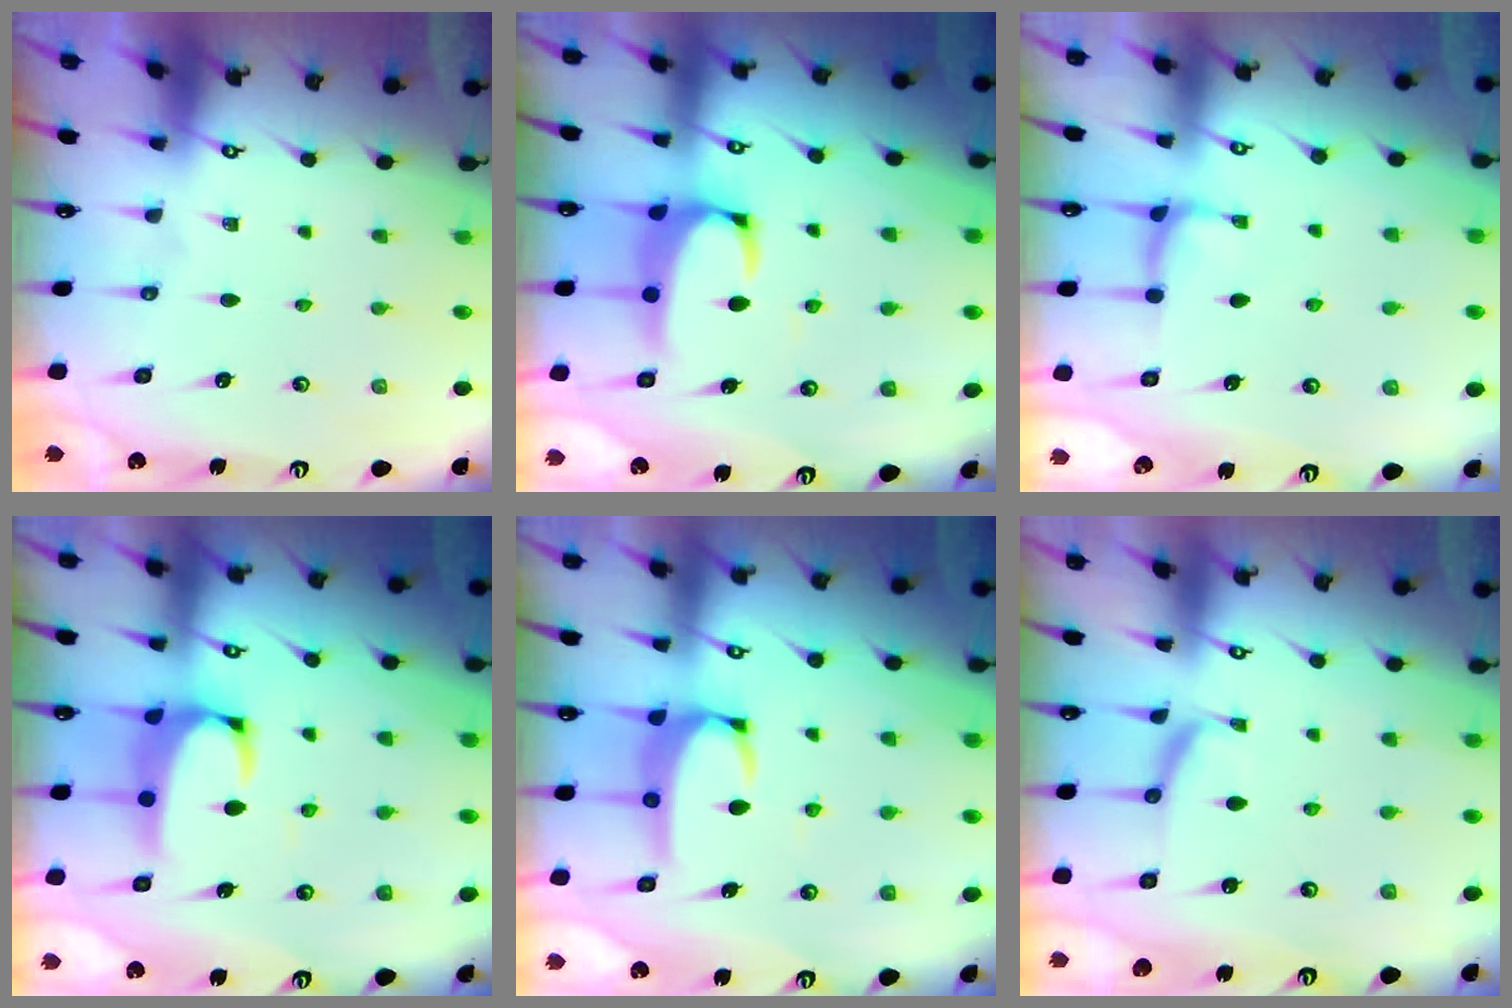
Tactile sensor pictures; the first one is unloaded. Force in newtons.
{"total": 2.1, "press": 1.8, "slide": 0.9}
{"total": 1.2, "press": 1.0, "slide": 0.7}
{"total": 2.2, "press": 2.0, "slide": 1.0}
{"total": 3.2, "press": 3.2, "slide": 0.3}
{"total": 2.4, "press": 2.2, "slide": 0.9}